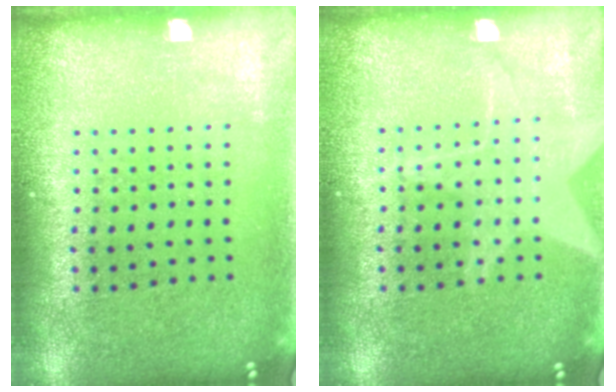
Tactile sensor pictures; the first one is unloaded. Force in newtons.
{"total": 2.4, "press": 2.4, "slide": 0.3}